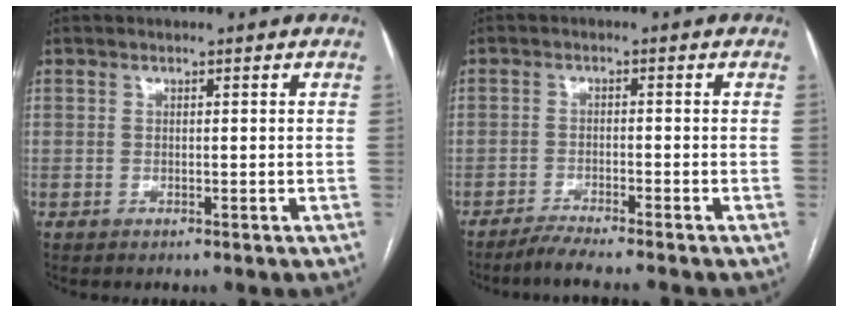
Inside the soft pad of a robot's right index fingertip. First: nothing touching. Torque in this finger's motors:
{"motor_torque": [-0.02, -0.02, -0.06, 0.00]}